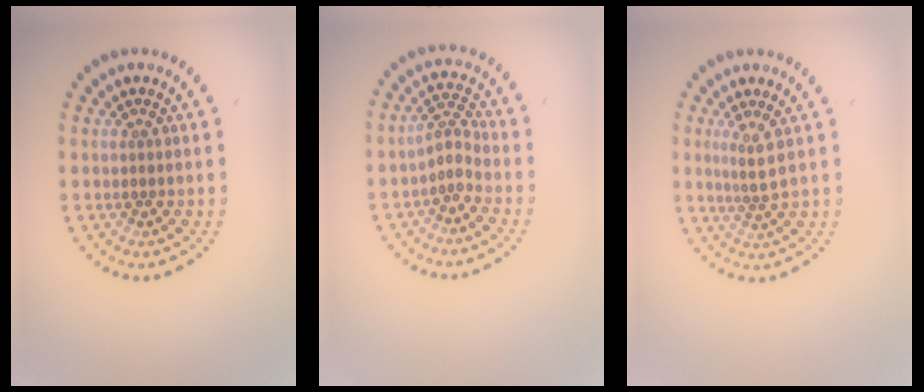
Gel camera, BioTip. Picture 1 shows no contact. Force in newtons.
{"total": 2.1, "press": 1.5, "slide": 1.4}
{"total": 1.9, "press": 1.2, "slide": 1.4}